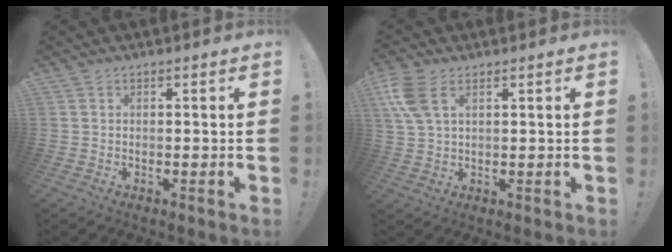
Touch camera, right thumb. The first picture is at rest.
{"total": 7.7, "force": [3.4, 3.9, 5.7], "torque": [-0.124, -0.003, 0.066]}